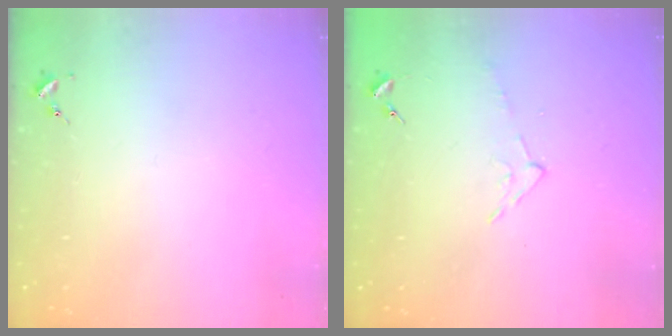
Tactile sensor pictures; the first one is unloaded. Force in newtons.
{"total": 4.7, "press": 4.7, "slide": 0.5}